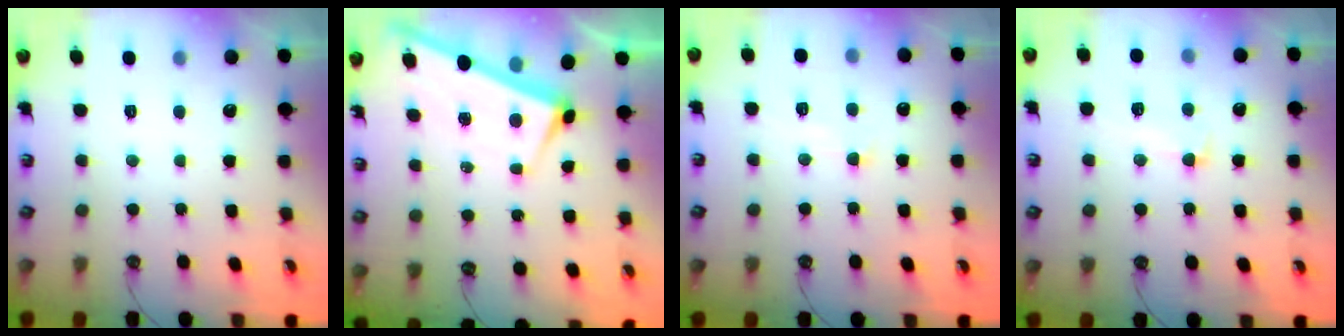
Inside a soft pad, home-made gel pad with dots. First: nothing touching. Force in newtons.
{"total": 3.2, "press": 3.2, "slide": 0.0}
{"total": 2.1, "press": 2.0, "slide": 0.4}
{"total": 1.8, "press": 0.0, "slide": 1.8}